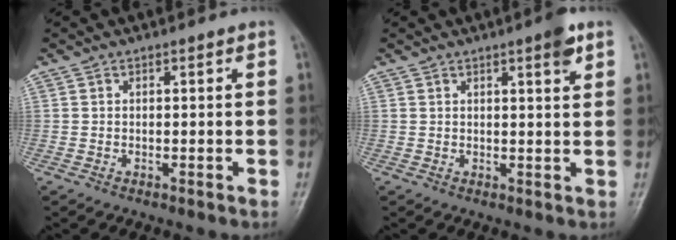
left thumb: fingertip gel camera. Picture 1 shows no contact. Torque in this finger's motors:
{"motor_torque": [0.41, 0.19, 0.37, -0.23, 0.00]}